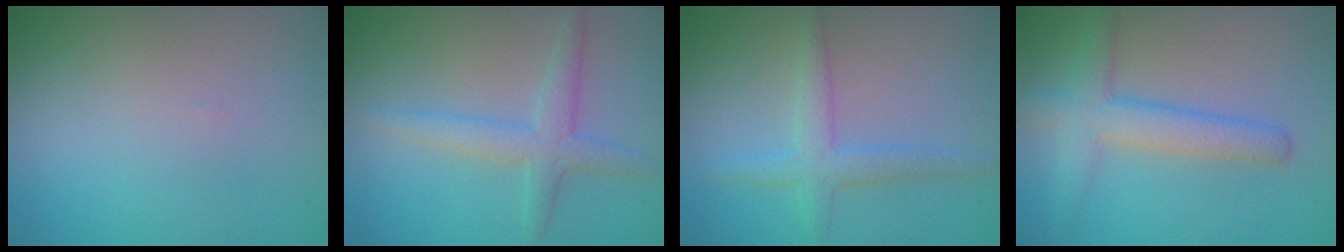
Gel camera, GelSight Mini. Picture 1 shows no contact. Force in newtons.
{"total": 3.1, "press": 3.1, "slide": 0.1}
{"total": 2.7, "press": 2.7, "slide": 0.1}
{"total": 4.2, "press": 4.2, "slide": 0.2}